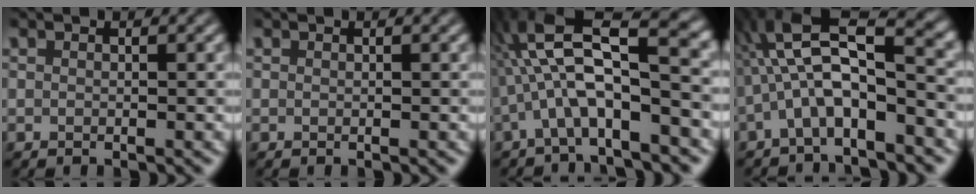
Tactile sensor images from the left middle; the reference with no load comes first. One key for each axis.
{"total": 0.0}
{"total": 9.4, "fx": -1.3, "fy": 2.7, "fz": 9.0, "tx": -0.167, "ty": 0.029, "tz": -0.032}
{"total": 8.3, "fx": -1.4, "fy": 2.3, "fz": 7.8, "tx": -0.142, "ty": 0.032, "tz": -0.038}